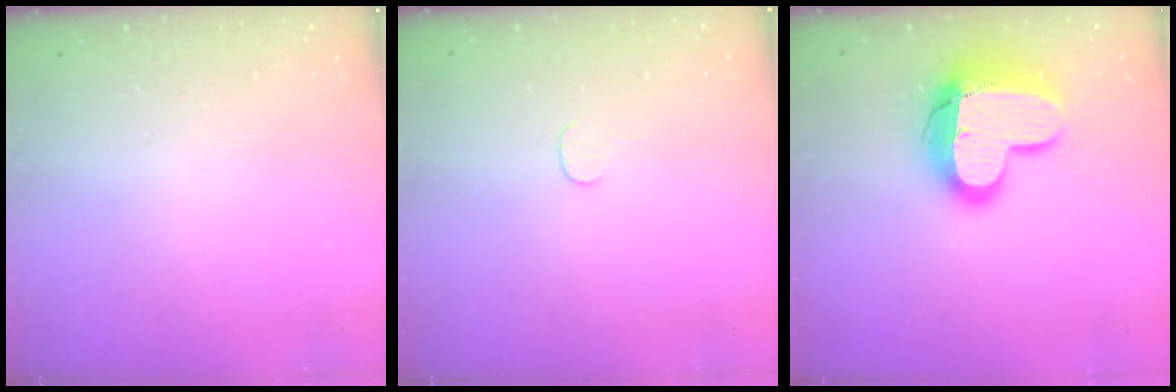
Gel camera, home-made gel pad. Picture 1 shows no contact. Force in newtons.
{"total": 3.1, "press": 3.1, "slide": 0.3}
{"total": 17.2, "press": 17.1, "slide": 1.5}